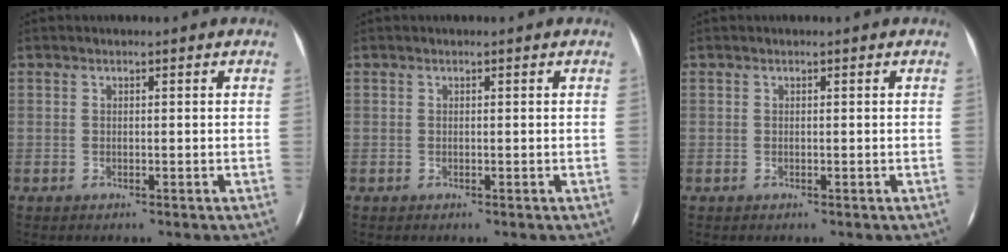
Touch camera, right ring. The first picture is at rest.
{"total": 0.0}
{"total": 0.0}